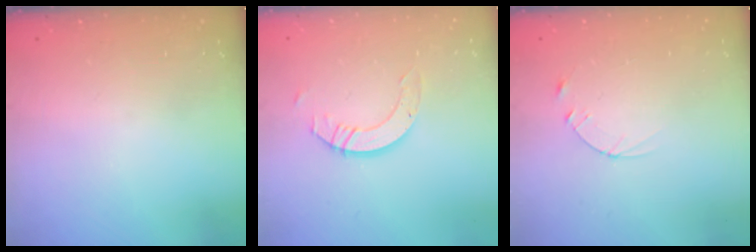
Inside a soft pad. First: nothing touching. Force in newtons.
{"total": 6.0, "press": 6.0, "slide": 0.4}
{"total": 2.4, "press": 2.3, "slide": 0.2}